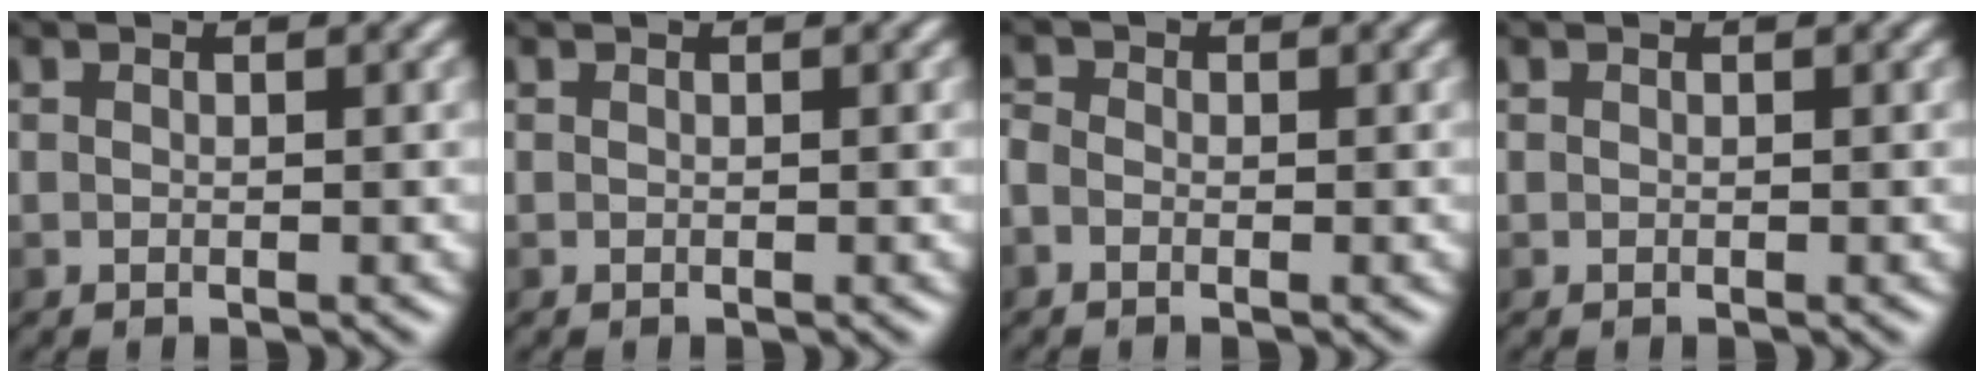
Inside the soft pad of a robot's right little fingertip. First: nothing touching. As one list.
[{"total": 0.0}, {"total": 1.2, "force": [-0.6, 0.8, 0.6], "torque": [-0.015, -0.001, -0.014]}, {"total": 0.0}]